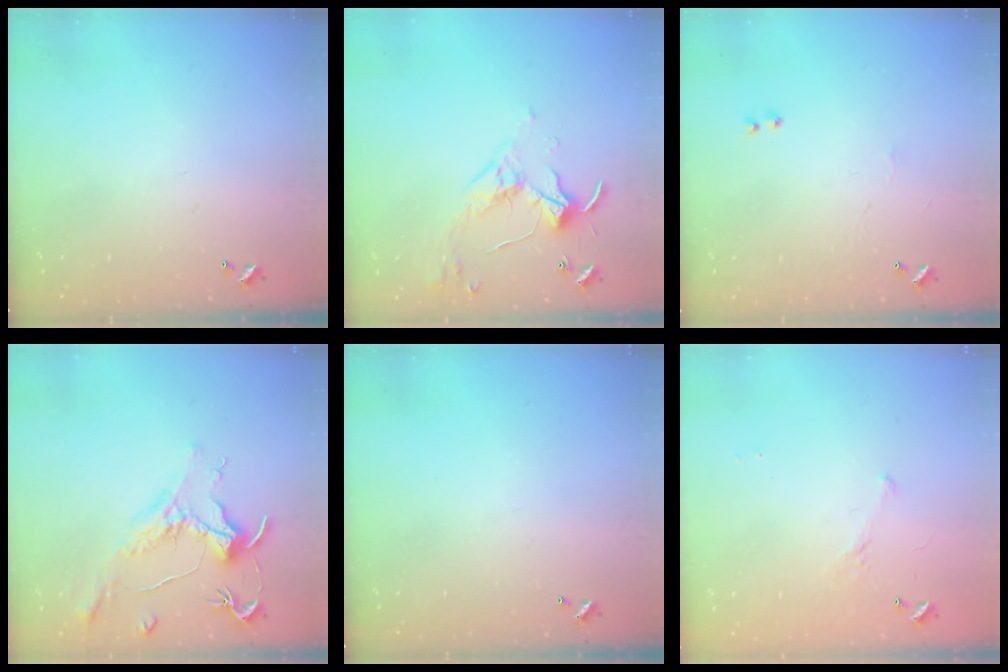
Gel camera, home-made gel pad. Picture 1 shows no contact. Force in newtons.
{"total": 3.5, "press": 3.4, "slide": 0.7}
{"total": 0.9, "press": 0.8, "slide": 0.5}
{"total": 1.5, "press": 1.2, "slide": 0.9}
{"total": 0.0}
{"total": 4.7, "press": 4.6, "slide": 0.9}